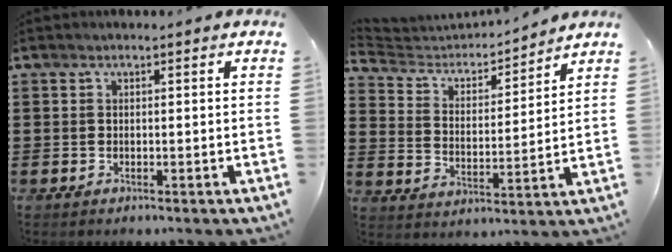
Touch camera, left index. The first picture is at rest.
{"total": 3.7, "force": [3.4, 1.2, 0.3], "torque": [-0.034, -0.028, 0.051]}